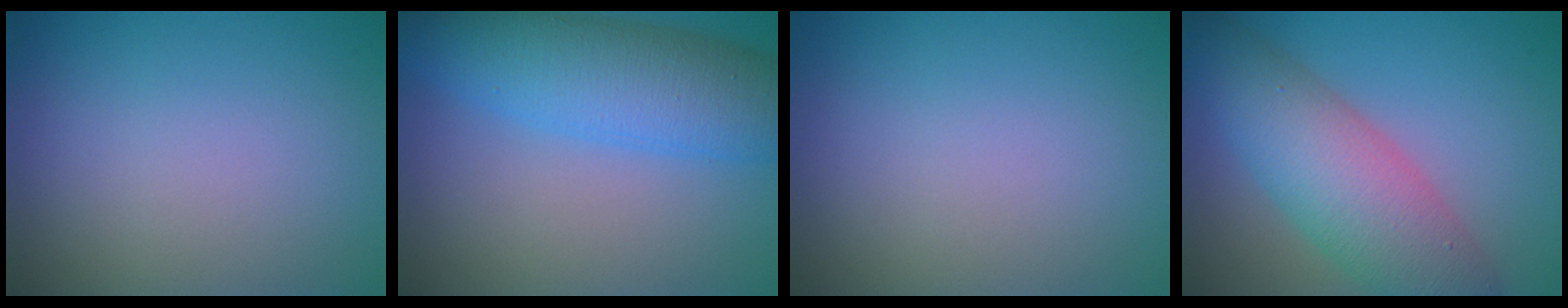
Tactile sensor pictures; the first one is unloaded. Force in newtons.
{"total": 8.2, "press": 8.2, "slide": 0.4}
{"total": 0.0}
{"total": 8.0, "press": 8.0, "slide": 0.2}